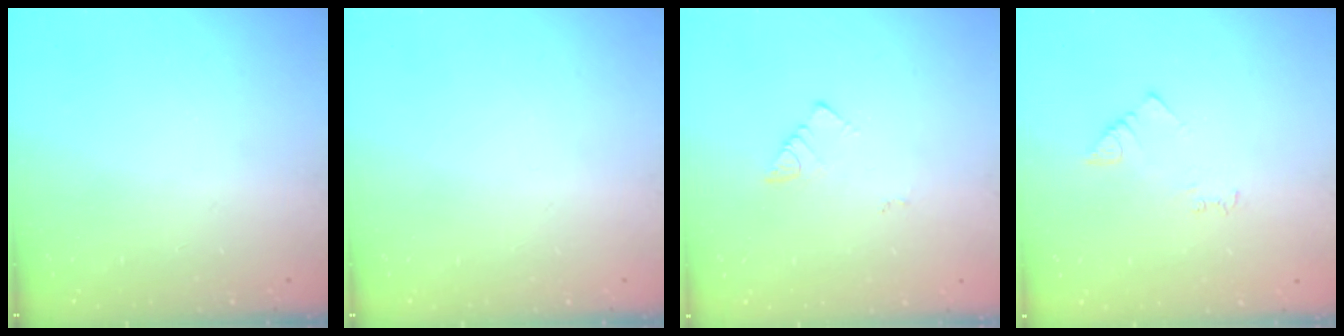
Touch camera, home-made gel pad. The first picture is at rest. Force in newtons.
{"total": 0.0}
{"total": 3.1, "press": 3.1, "slide": 0.5}
{"total": 4.2, "press": 4.1, "slide": 0.6}